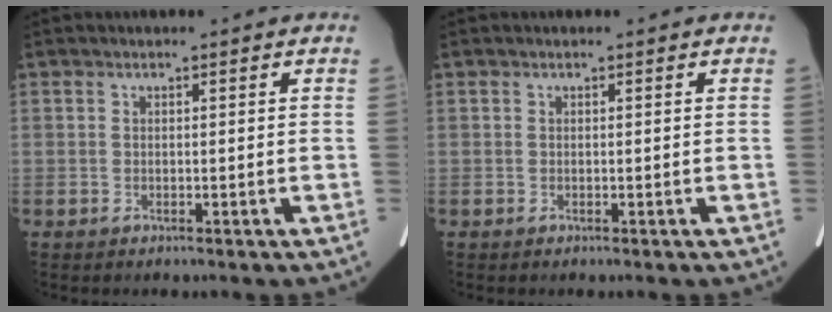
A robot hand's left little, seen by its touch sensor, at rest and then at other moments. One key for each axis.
{"total": 0.0}